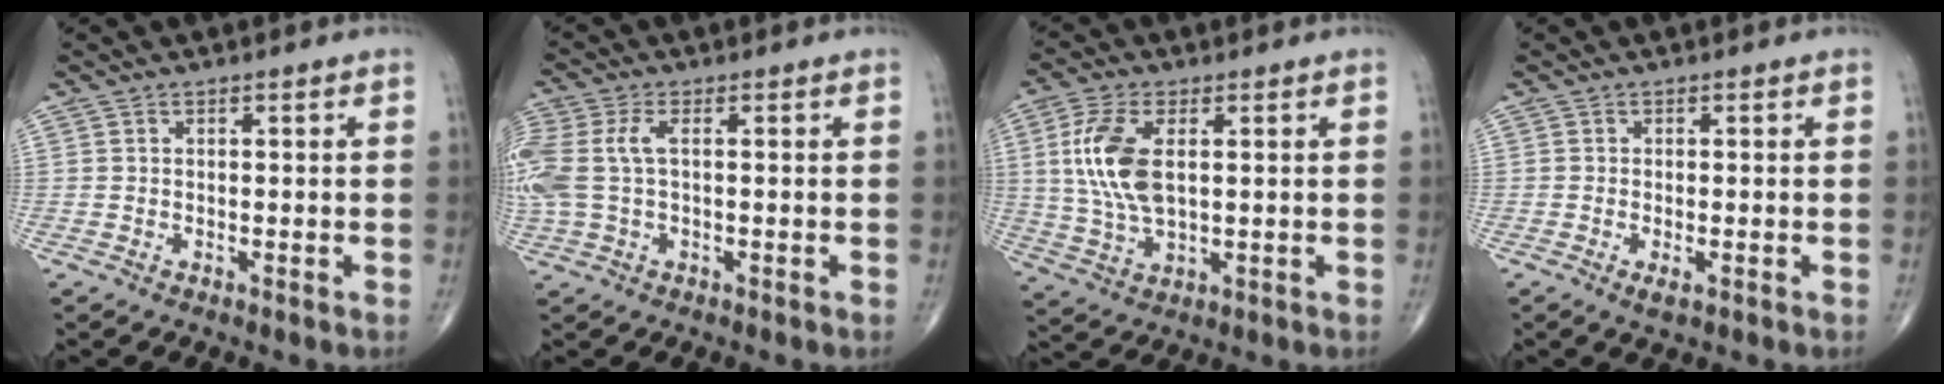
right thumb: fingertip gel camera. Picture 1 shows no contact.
{"total": 9.4, "force": [1.1, 5.1, 7.9], "torque": [-0.227, 0.020, 0.026]}
{"total": 11.1, "force": [2.1, 5.5, 9.4], "torque": [-0.208, -0.007, 0.044]}
{"total": 1.6, "force": [-0.6, 0.5, 1.4], "torque": [-0.029, -0.004, -0.011]}